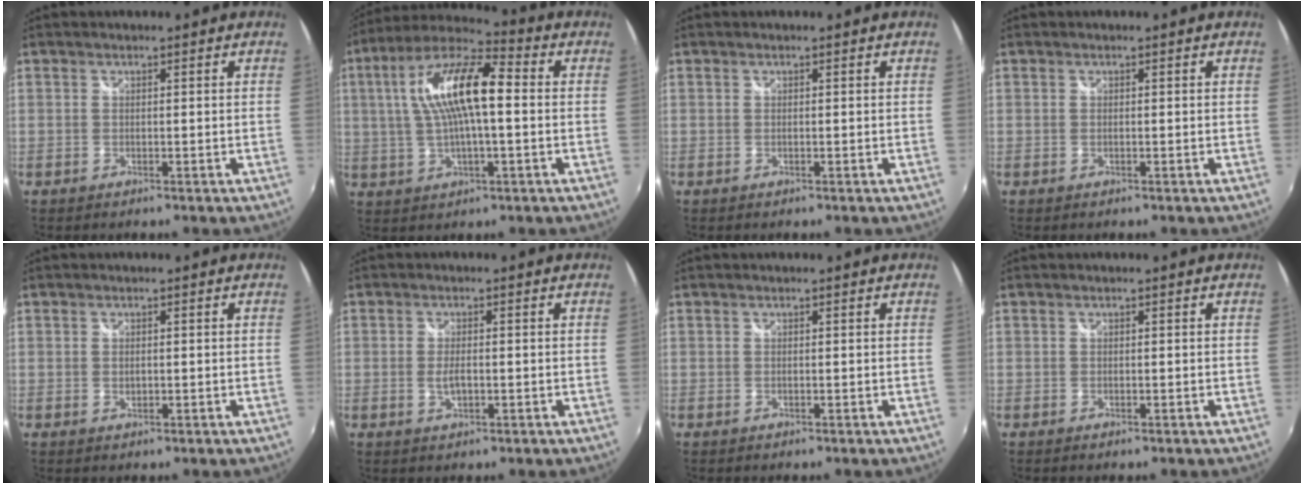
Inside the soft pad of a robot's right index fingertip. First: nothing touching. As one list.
[{"total": 15.5, "force": [1.8, 4.9, 14.6], "torque": [-0.276, 0.023, 0.023]}, {"total": 0.0}, {"total": 0.0}, {"total": 0.8, "force": [0.0, 0.7, 0.4], "torque": [-0.008, 0.000, -0.002]}, {"total": 2.5, "force": [-0.5, 1.1, 2.1], "torque": [-0.040, -0.003, -0.009]}, {"total": 0.0}, {"total": 0.0}]